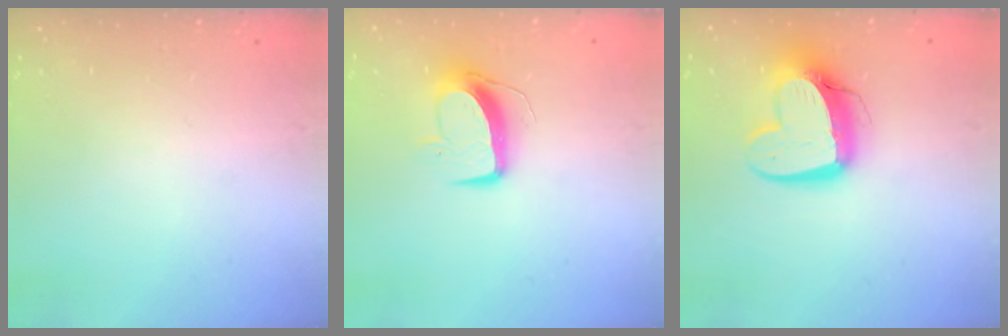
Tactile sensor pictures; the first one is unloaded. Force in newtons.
{"total": 9.8, "press": 9.7, "slide": 1.0}
{"total": 14.4, "press": 14.3, "slide": 1.3}